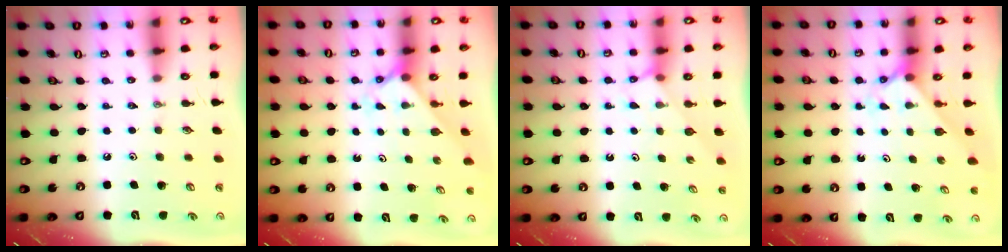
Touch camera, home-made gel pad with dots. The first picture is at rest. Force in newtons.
{"total": 2.1, "press": 2.1, "slide": 0.2}
{"total": 3.3, "press": 3.3, "slide": 0.4}
{"total": 2.2, "press": 2.2, "slide": 0.3}